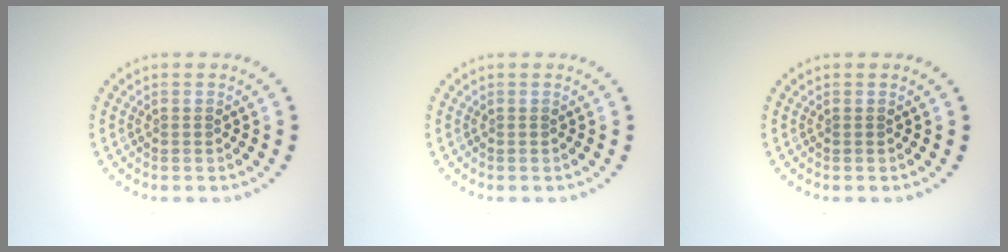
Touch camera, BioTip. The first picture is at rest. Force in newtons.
{"total": 0.0}
{"total": 0.0}